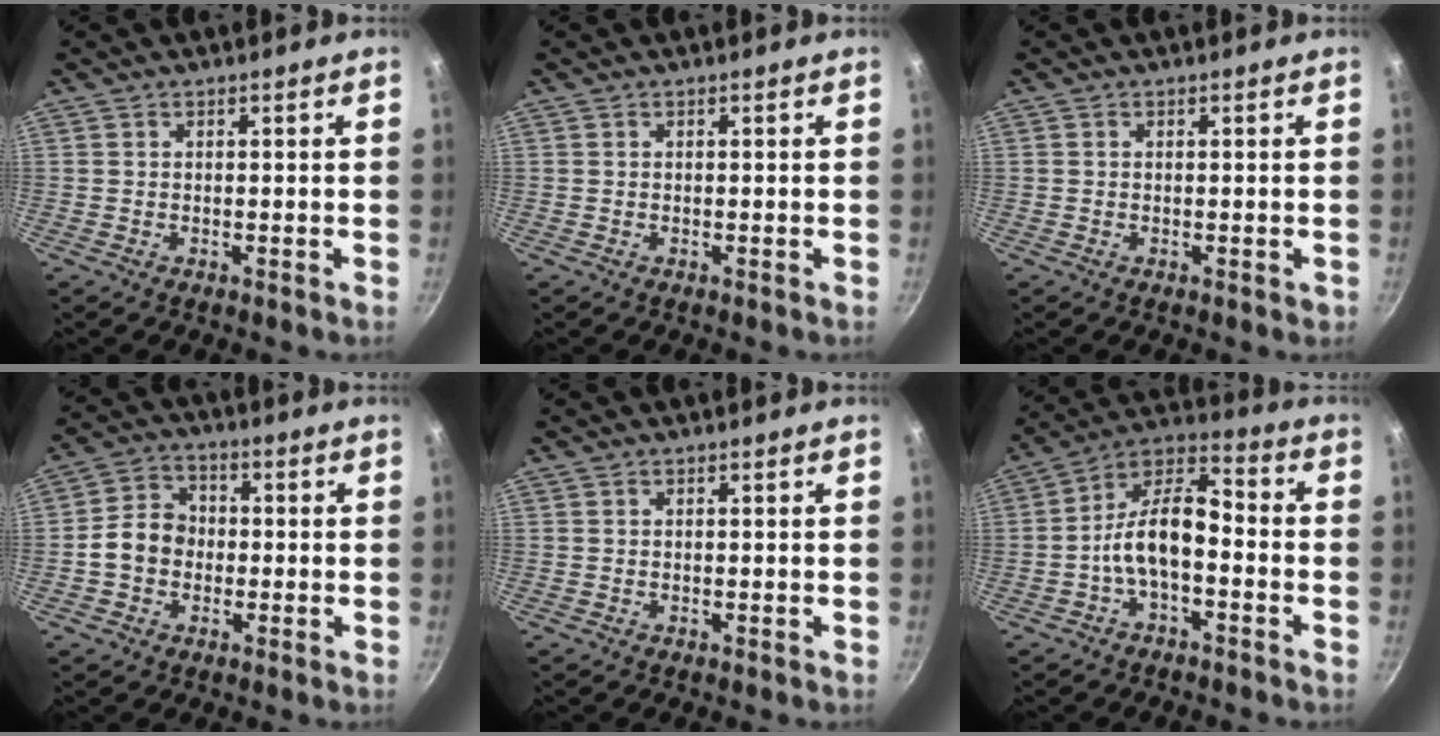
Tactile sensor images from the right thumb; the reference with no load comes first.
{"total": 0.0}
{"total": 0.8, "force": [-0.1, 0.5, 0.6], "torque": [-0.006, 0.001, -0.001]}
{"total": 7.9, "force": [-1.1, 6.6, 4.3], "torque": [-0.046, 0.024, -0.034]}
{"total": 0.0}
{"total": 11.4, "force": [-3.1, 5.6, 9.4], "torque": [-0.157, 0.054, -0.070]}